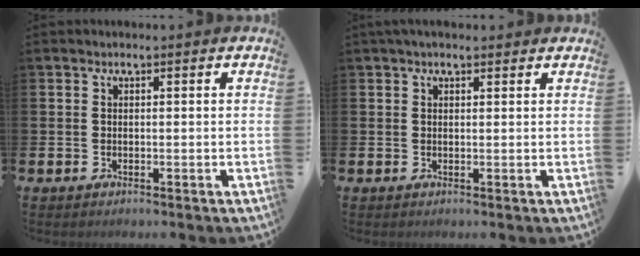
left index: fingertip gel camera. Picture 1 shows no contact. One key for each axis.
{"total": 1.4, "fx": 1.1, "fy": 0.4, "fz": 0.7, "tx": -0.014, "ty": 0.005, "tz": 0.020}